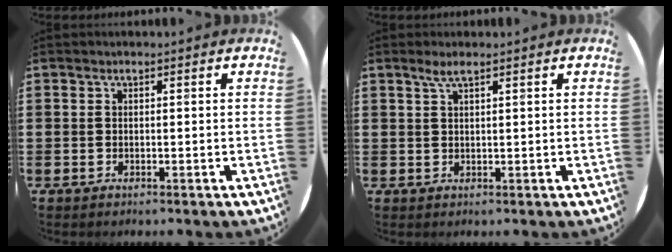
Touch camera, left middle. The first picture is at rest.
{"total": 2.0, "force": [1.3, 0.1, 1.5], "torque": [-0.031, 0.004, 0.022]}